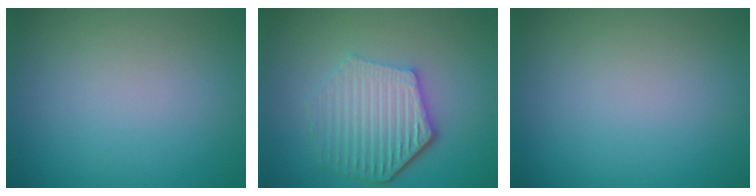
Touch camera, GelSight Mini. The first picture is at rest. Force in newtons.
{"total": 6.0, "press": 4.5, "slide": 3.9}
{"total": 0.0}